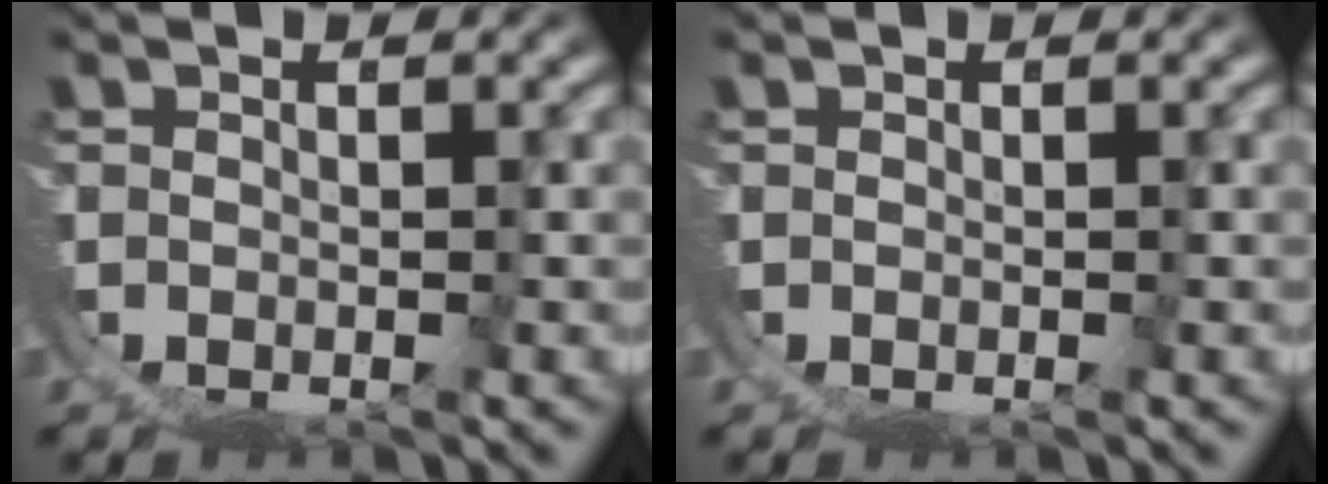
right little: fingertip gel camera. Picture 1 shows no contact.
{"total": 0.0}